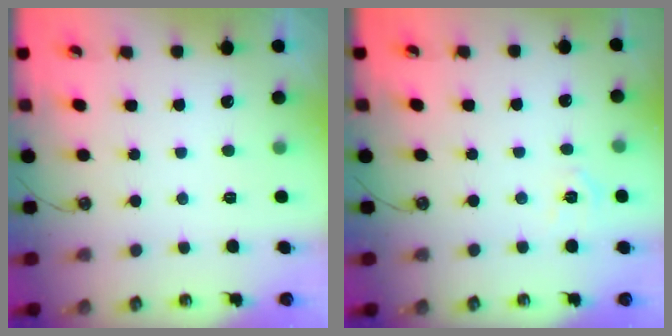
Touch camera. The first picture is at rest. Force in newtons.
{"total": 4.6, "press": 4.5, "slide": 0.6}